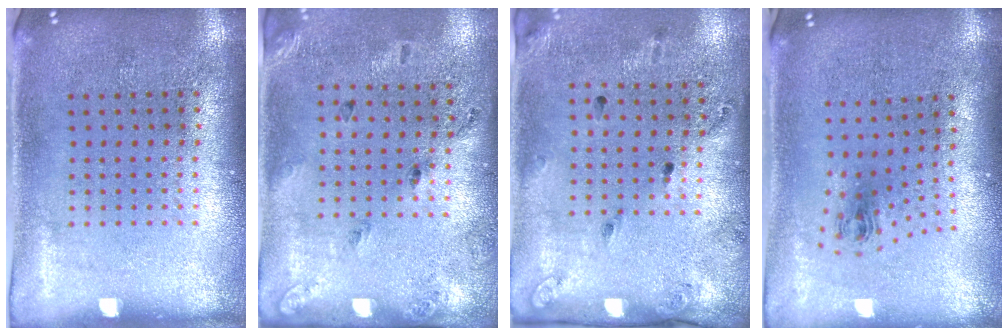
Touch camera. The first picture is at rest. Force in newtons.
{"total": 1.7, "press": 1.0, "slide": 1.4}
{"total": 1.9, "press": 1.1, "slide": 1.5}
{"total": 1.0, "press": 0.5, "slide": 0.9}